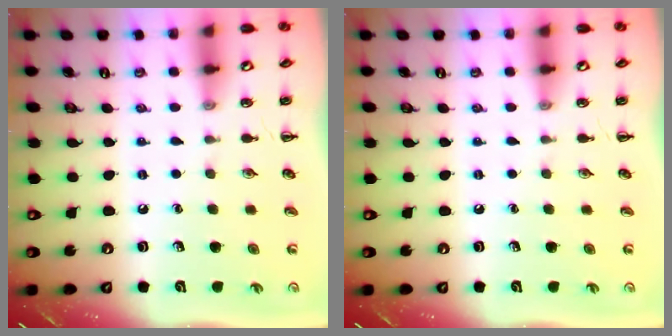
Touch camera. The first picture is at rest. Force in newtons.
{"total": 0.0}